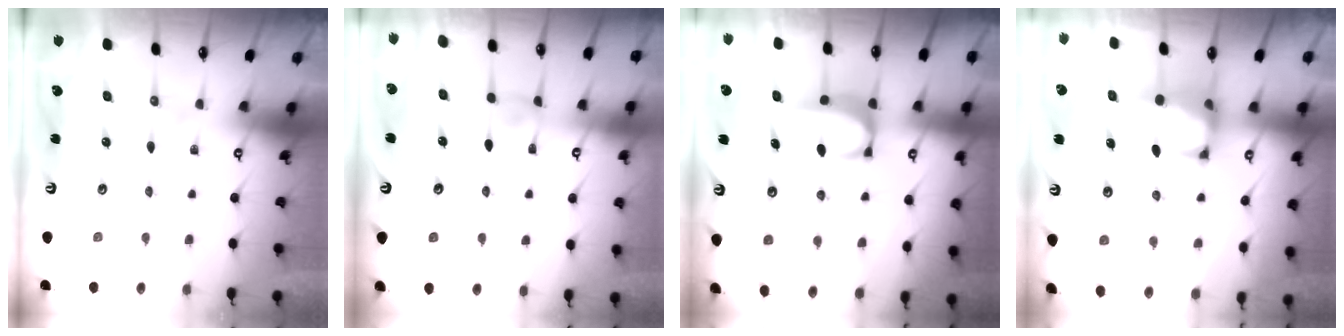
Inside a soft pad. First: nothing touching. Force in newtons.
{"total": 1.8, "press": 1.7, "slide": 0.5}
{"total": 2.0, "press": 2.0, "slide": 0.6}
{"total": 1.1, "press": 0.6, "slide": 0.9}